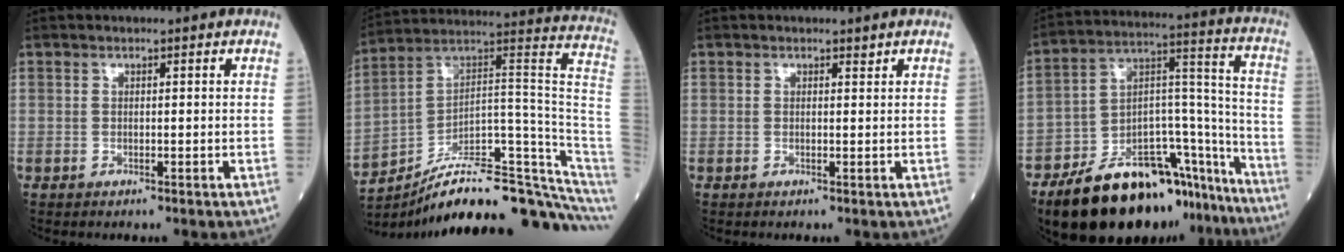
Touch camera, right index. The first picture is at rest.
{"total": 25.5, "force": [-18.5, 3.4, 17.2], "torque": [-0.164, 0.063, -0.280]}
{"total": 0.7, "force": [0.5, 0.3, 0.4], "torque": [-0.014, 0.007, 0.008]}
{"total": 27.6, "force": [-20.7, 9.8, 15.4], "torque": [-0.188, 0.033, -0.311]}